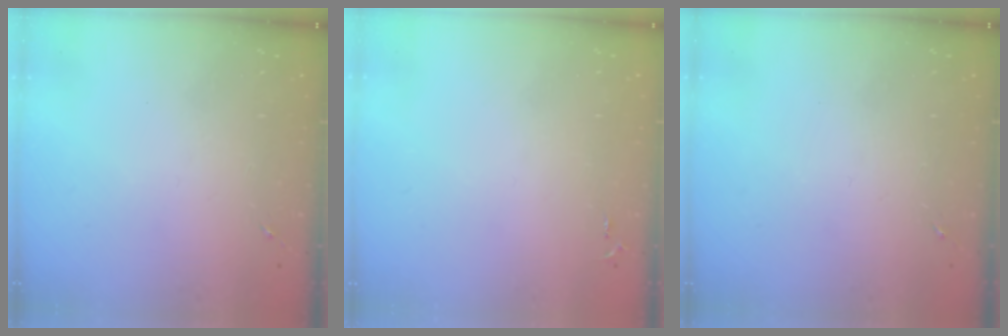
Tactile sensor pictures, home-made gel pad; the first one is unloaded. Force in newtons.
{"total": 2.5, "press": 2.5, "slide": 0.3}
{"total": 0.0}